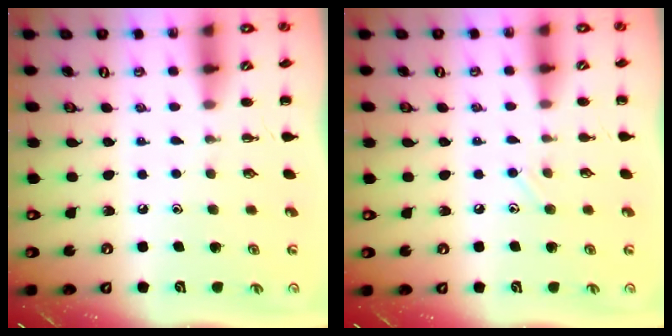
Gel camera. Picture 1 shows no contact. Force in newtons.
{"total": 4.8, "press": 4.6, "slide": 1.5}